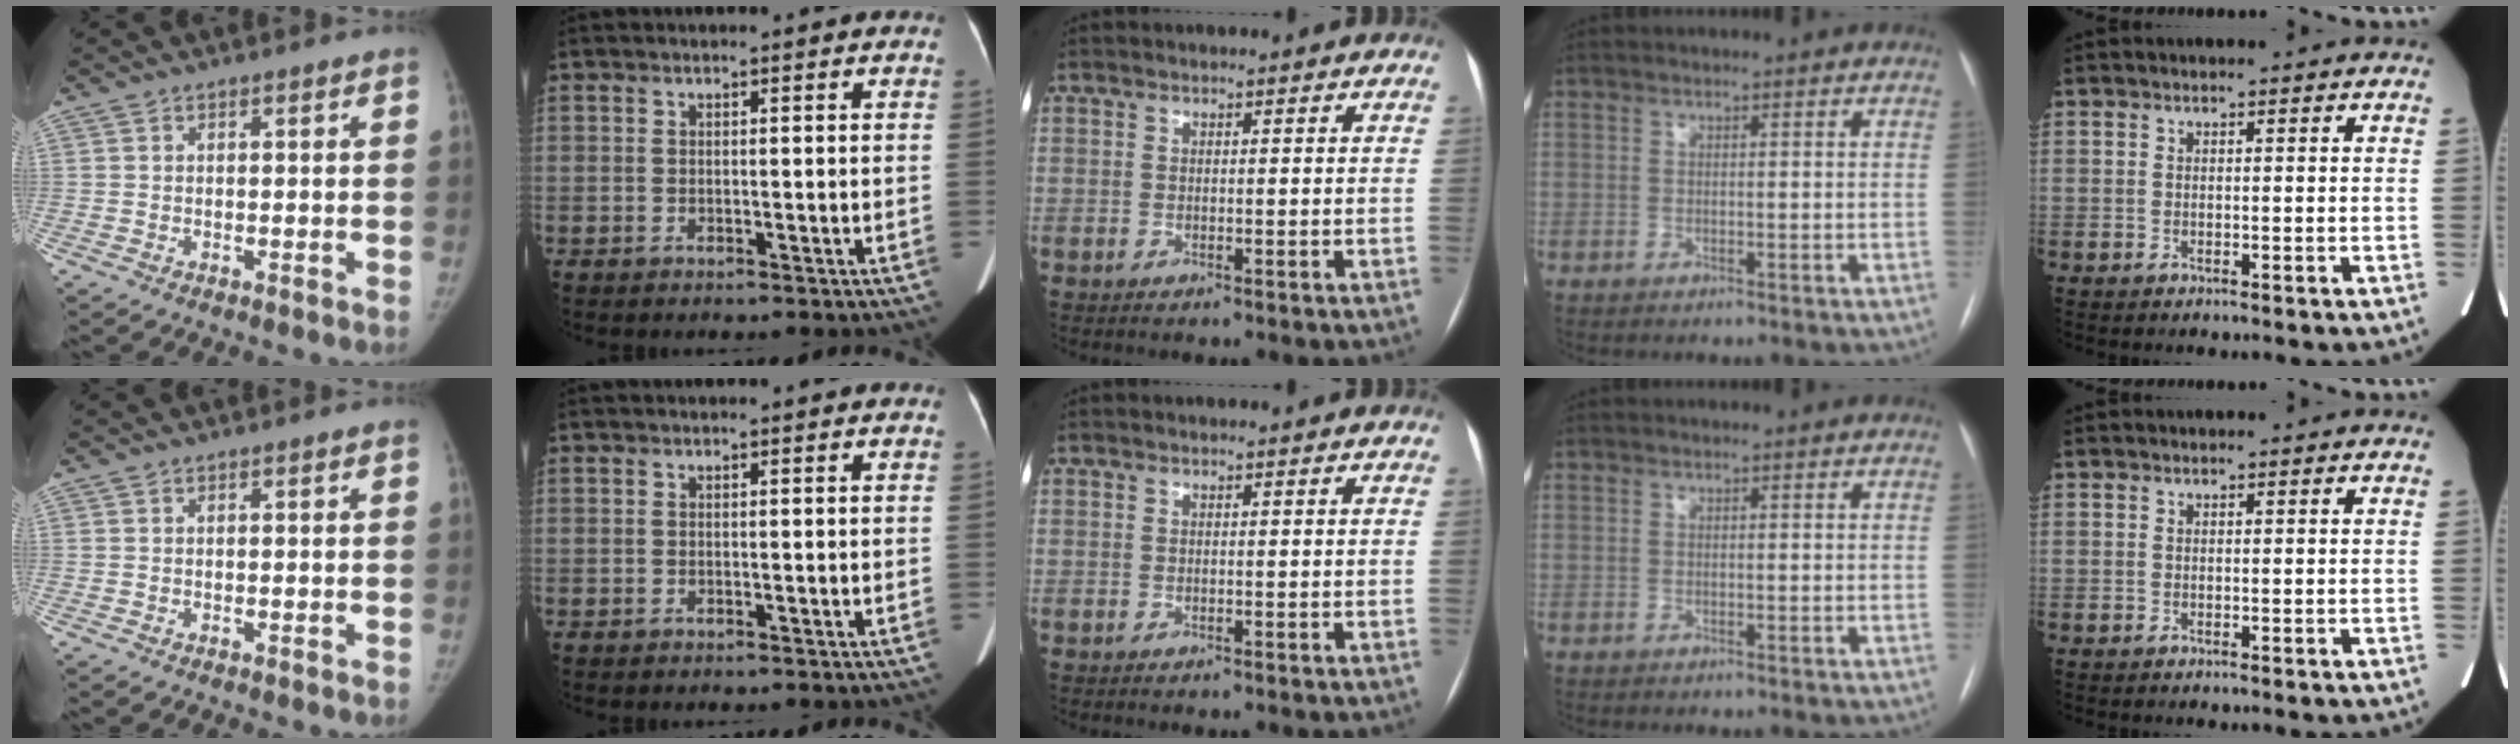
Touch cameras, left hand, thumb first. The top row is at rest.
{}